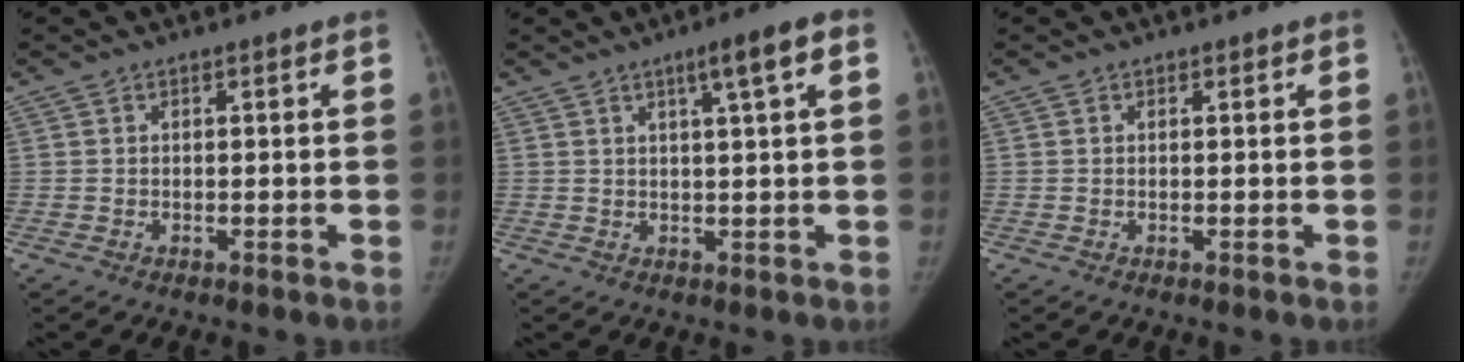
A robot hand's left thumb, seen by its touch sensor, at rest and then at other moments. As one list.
[{"total": 5.5, "force": [2.3, 0.2, 4.9], "torque": [-0.073, 0.003, 0.037]}, {"total": 0.0}]